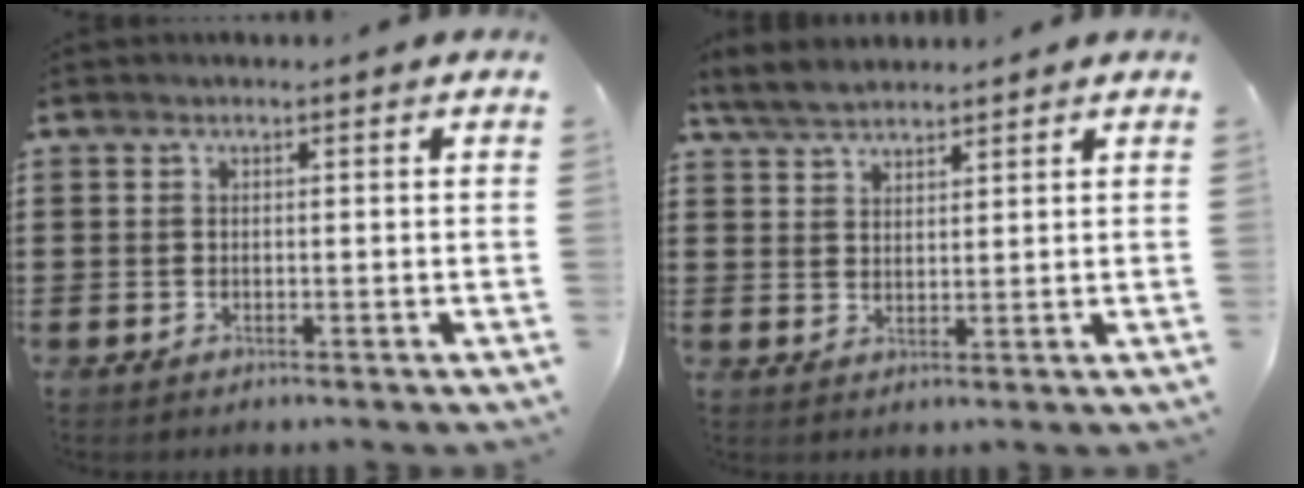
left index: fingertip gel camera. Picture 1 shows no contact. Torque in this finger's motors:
{"motor_torque": [0.07, 0.04, 0.26, 0.03]}